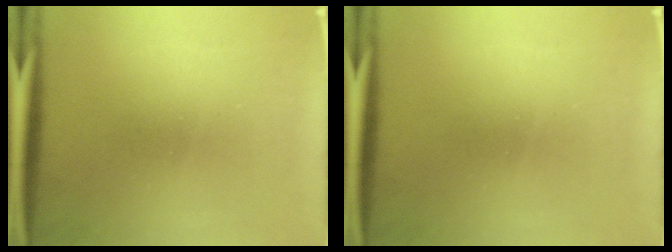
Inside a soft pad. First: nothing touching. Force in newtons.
{"total": 0.0}